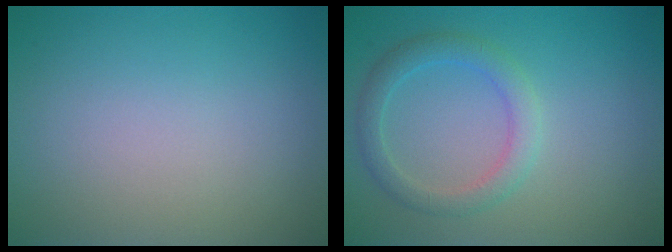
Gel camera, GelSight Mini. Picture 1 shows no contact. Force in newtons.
{"total": 2.7, "press": 2.7, "slide": 0.2}